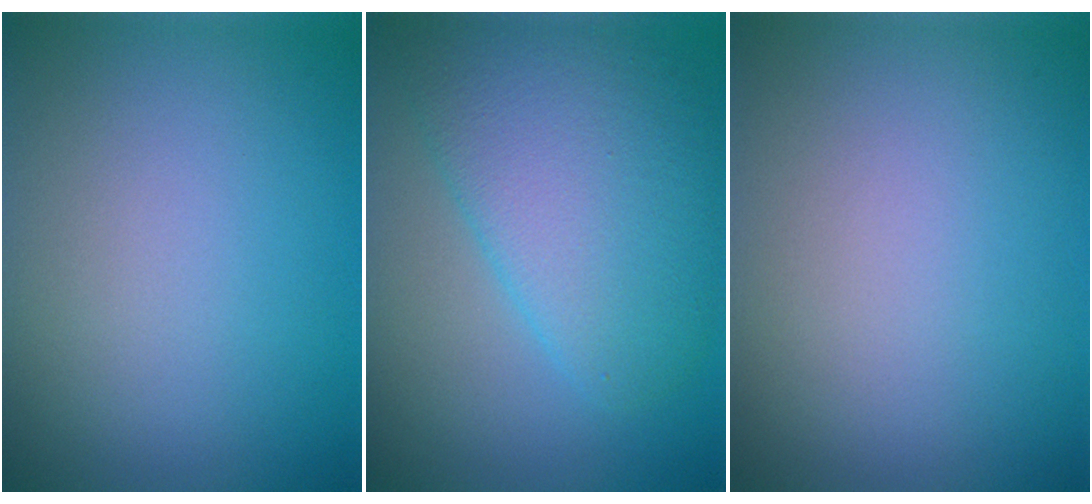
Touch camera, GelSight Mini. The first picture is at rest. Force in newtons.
{"total": 6.8, "press": 6.8, "slide": 0.2}
{"total": 0.0}